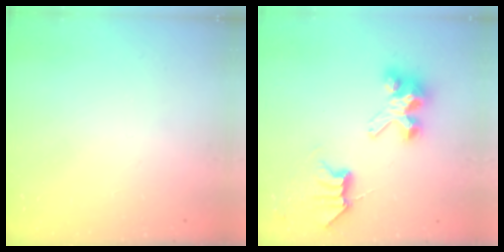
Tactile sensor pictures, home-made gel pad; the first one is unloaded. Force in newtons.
{"total": 7.4, "press": 7.4, "slide": 0.2}